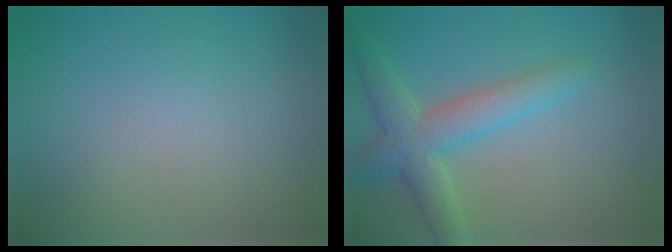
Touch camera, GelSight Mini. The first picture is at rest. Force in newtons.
{"total": 4.8, "press": 4.8, "slide": 0.2}